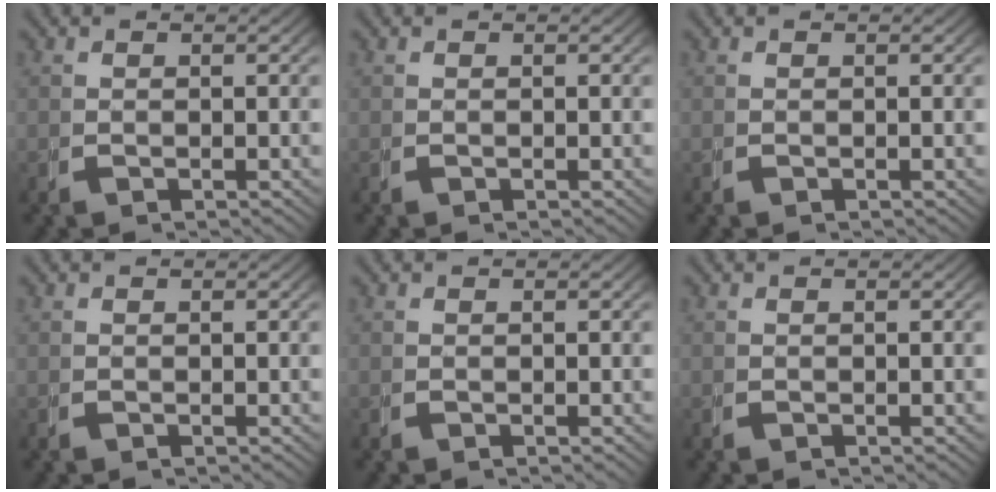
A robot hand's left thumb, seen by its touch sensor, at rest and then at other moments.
{"total": 0.0}
{"total": 0.0}
{"total": 0.0}
{"total": 0.0}
{"total": 0.0}